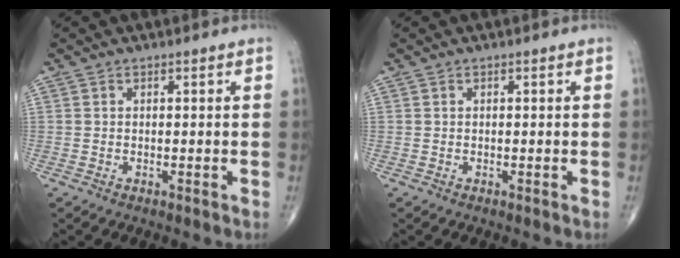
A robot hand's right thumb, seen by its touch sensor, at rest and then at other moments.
{"total": 0.0}